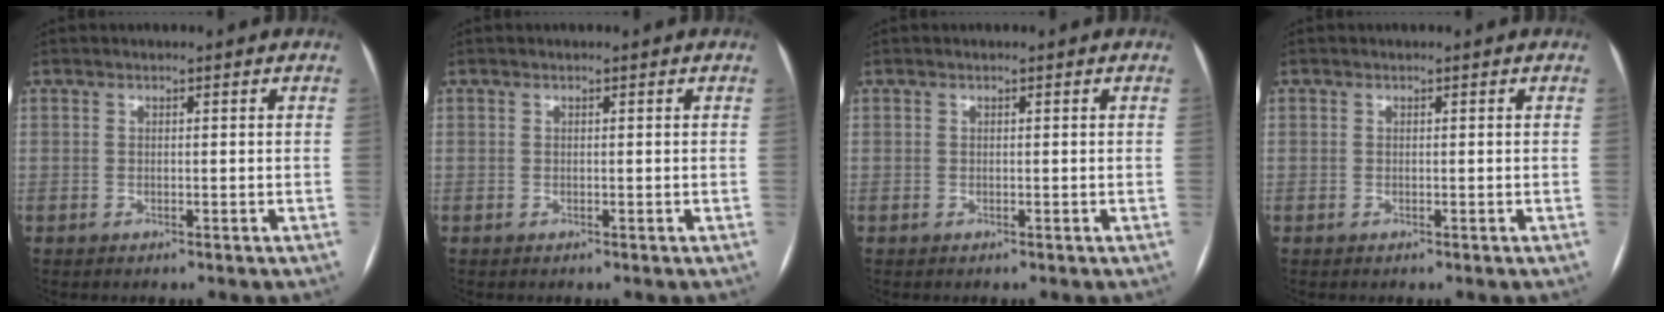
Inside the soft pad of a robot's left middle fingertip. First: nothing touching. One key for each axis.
{"total": 0.0}
{"total": 0.0}
{"total": 0.0}